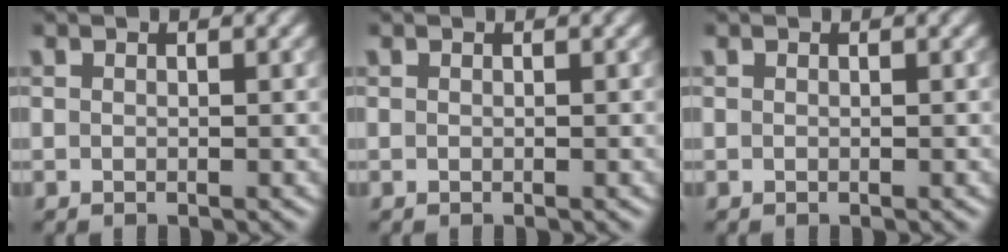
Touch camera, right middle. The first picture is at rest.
{"total": 0.0}
{"total": 0.0}